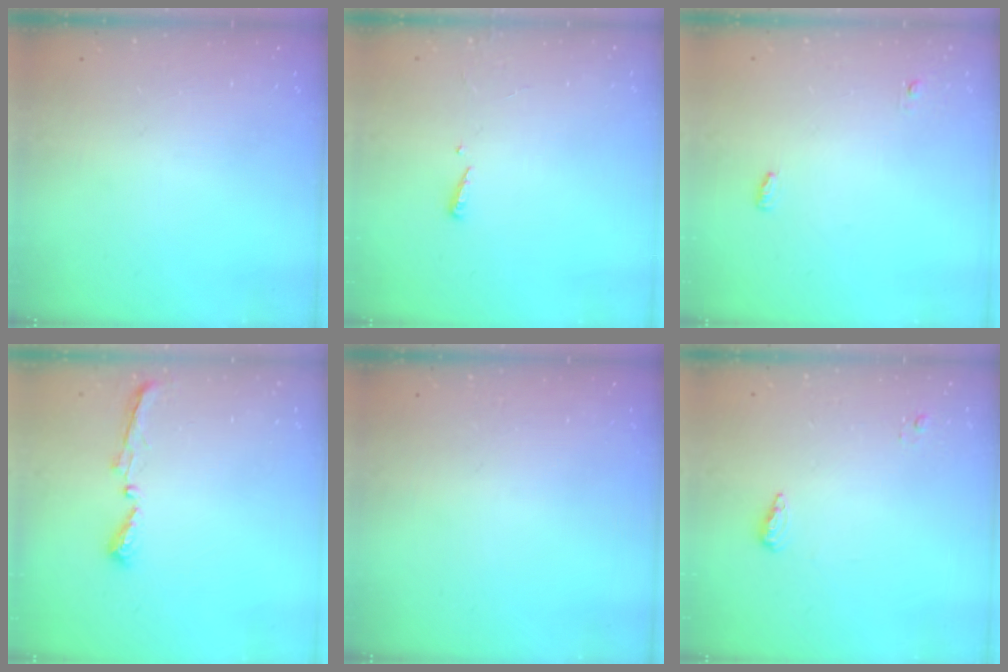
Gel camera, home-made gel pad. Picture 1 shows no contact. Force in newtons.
{"total": 2.4, "press": 2.4, "slide": 0.2}
{"total": 3.5, "press": 3.4, "slide": 1.0}
{"total": 5.5, "press": 5.5, "slide": 0.5}
{"total": 0.0}
{"total": 5.6, "press": 5.4, "slide": 1.2}